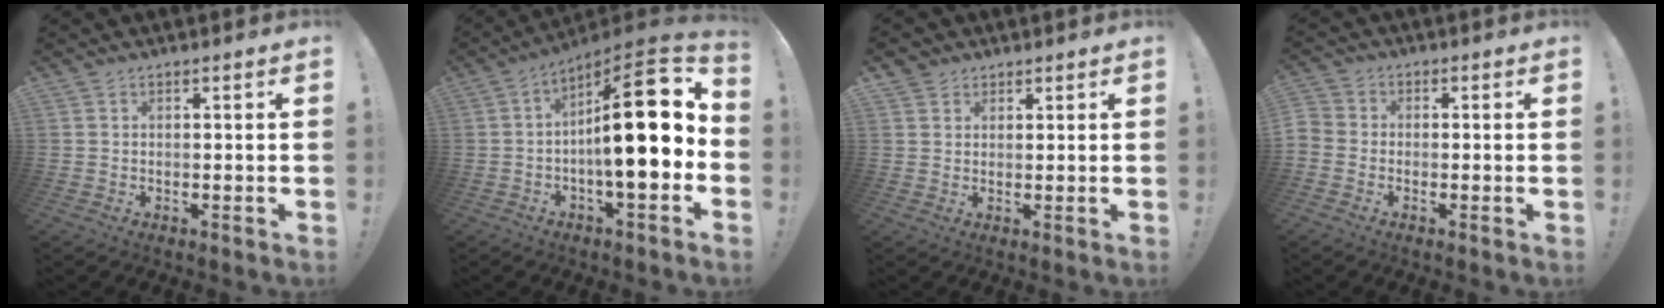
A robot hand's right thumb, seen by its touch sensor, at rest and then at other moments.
{"total": 20.6, "force": [1.0, 5.3, 19.9], "torque": [-0.300, -0.006, 0.010]}
{"total": 2.7, "force": [1.9, 1.9, 0.2], "torque": [0.004, -0.011, 0.033]}
{"total": 2.7, "force": [-1.4, 2.0, 0.9], "torque": [-0.020, 0.009, -0.026]}